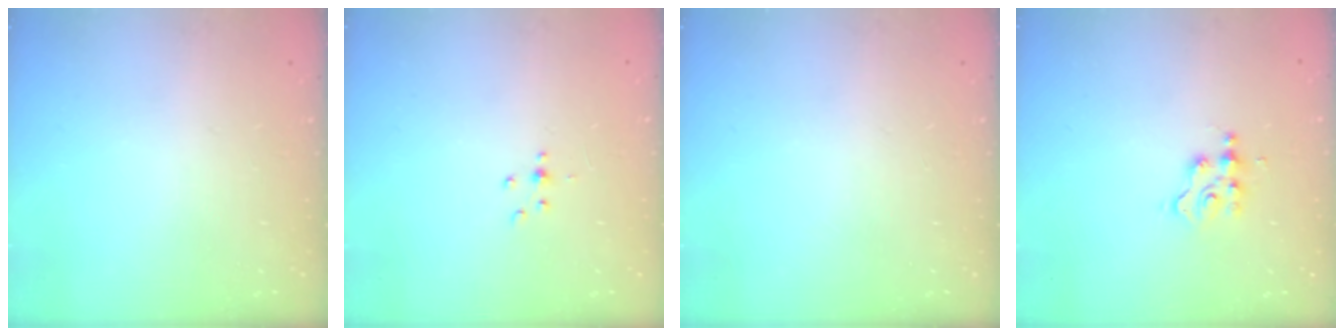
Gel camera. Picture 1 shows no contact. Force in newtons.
{"total": 2.2, "press": 2.1, "slide": 0.5}
{"total": 0.0}
{"total": 2.9, "press": 2.9, "slide": 0.4}